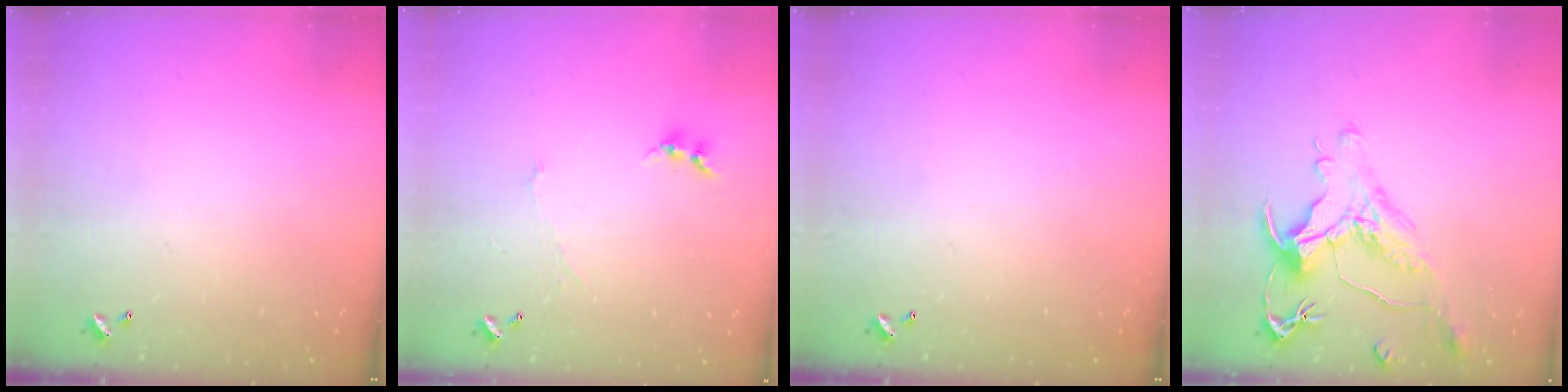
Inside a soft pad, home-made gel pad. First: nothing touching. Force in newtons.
{"total": 0.0}
{"total": 0.0}
{"total": 1.5, "press": 0.7, "slide": 1.3}